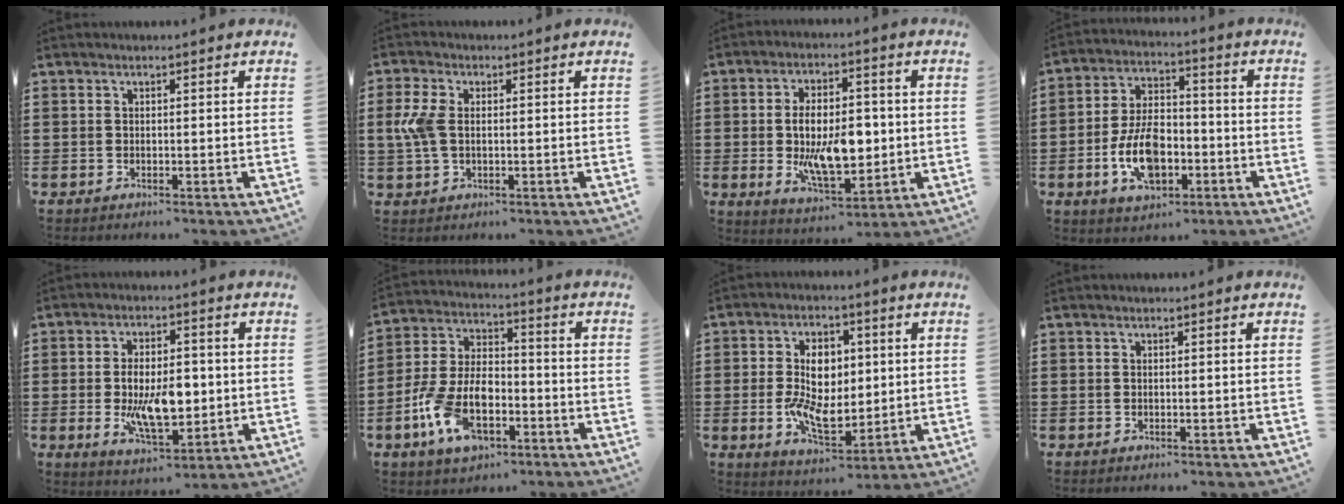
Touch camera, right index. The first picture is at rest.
{"total": 5.4, "force": [0.2, 3.2, 4.4], "torque": [-0.124, -0.002, -0.008]}
{"total": 10.7, "force": [-0.6, 5.3, 9.2], "torque": [-0.157, -0.006, -0.017]}
{"total": 9.9, "force": [-3.1, 5.7, 7.5], "torque": [-0.157, 0.002, -0.060]}
{"total": 9.6, "force": [-0.9, 4.7, 8.3], "torque": [-0.146, -0.006, -0.022]}
{"total": 10.5, "force": [-4.2, 6.2, 7.4], "torque": [-0.179, 0.006, -0.078]}
{"total": 9.2, "force": [0.3, 5.7, 7.3], "torque": [-0.143, 0.005, 0.001]}
{"total": 0.0}